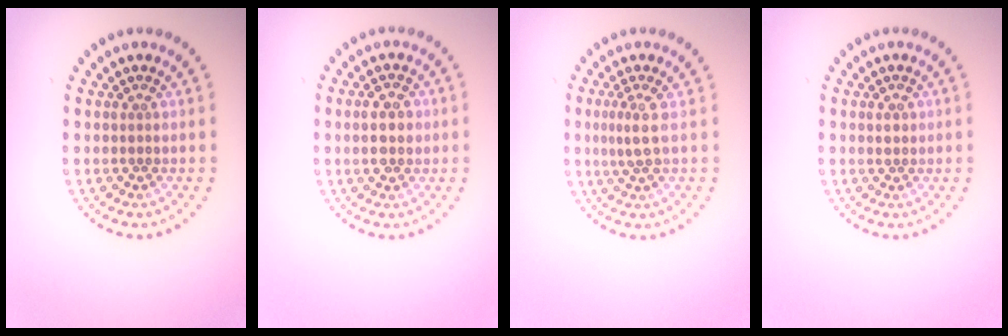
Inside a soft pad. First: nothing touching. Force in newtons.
{"total": 2.3, "press": 2.3, "slide": 0.1}
{"total": 1.9, "press": 1.4, "slide": 1.3}
{"total": 1.0, "press": 1.0, "slide": 0.3}